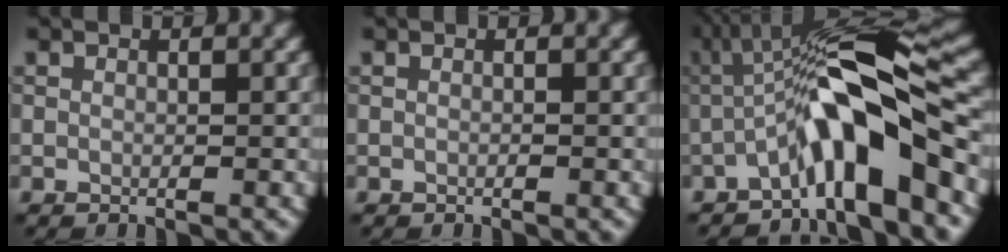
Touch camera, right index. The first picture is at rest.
{"total": 0.0}
{"total": 8.8, "force": [-2.9, 1.7, 8.1], "torque": [-0.129, 0.021, -0.057]}